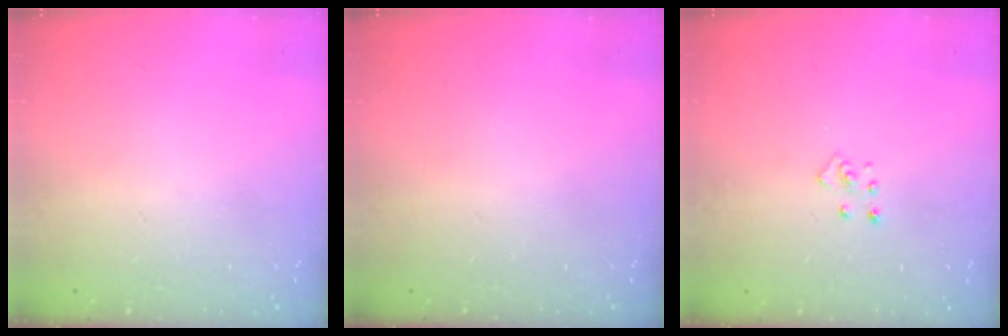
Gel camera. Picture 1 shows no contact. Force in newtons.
{"total": 0.0}
{"total": 2.8, "press": 2.8, "slide": 0.3}